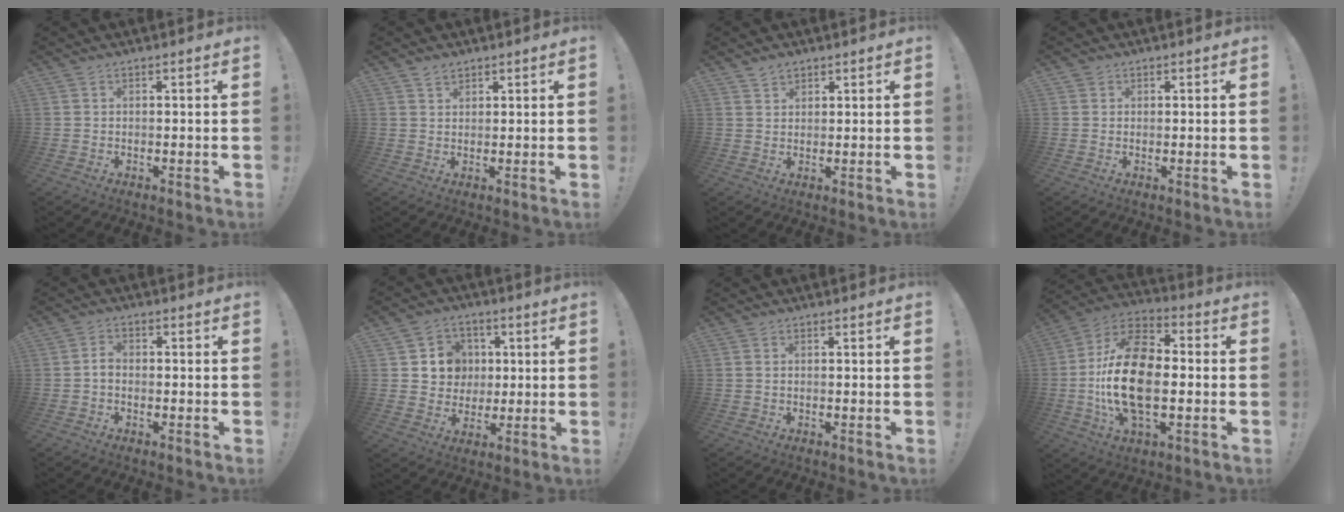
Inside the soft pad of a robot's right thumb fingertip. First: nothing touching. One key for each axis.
{"total": 2.1, "fx": 1.7, "fy": 1.1, "fz": 0.5, "tx": 0.001, "ty": -0.013, "tz": 0.030}
{"total": 2.5, "fx": 2.0, "fy": 1.4, "fz": 0.4, "tx": 0.002, "ty": -0.014, "tz": 0.035}
{"total": 0.9, "fx": 0.7, "fy": 0.6, "fz": 0.1, "tx": 0.006, "ty": -0.004, "tz": 0.013}
{"total": 2.2, "fx": -0.5, "fy": 1.2, "fz": 1.8, "tx": -0.023, "ty": 0.000, "tz": -0.012}
{"total": 9.3, "fx": 1.7, "fy": 8.9, "fz": 2.1, "tx": -0.021, "ty": -0.009, "tz": 0.039}
{"total": 0.5, "fx": 0.3, "fy": 0.2, "fz": 0.4, "tx": -0.008, "ty": 0.000, "tz": 0.005}
{"total": 21.6, "fx": -2.0, "fy": 11.8, "fz": 18.0, "tx": -0.333, "ty": 0.006, "tz": -0.033}